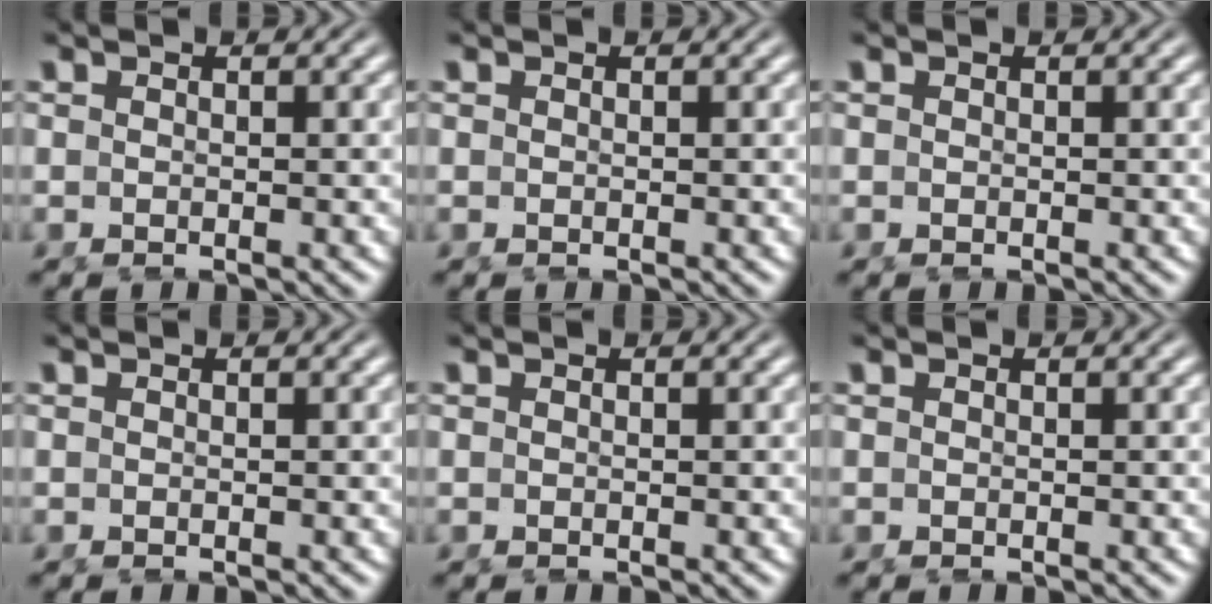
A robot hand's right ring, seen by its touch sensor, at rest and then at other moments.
{"total": 0.0}
{"total": 0.0}
{"total": 0.0}
{"total": 0.0}
{"total": 0.0}